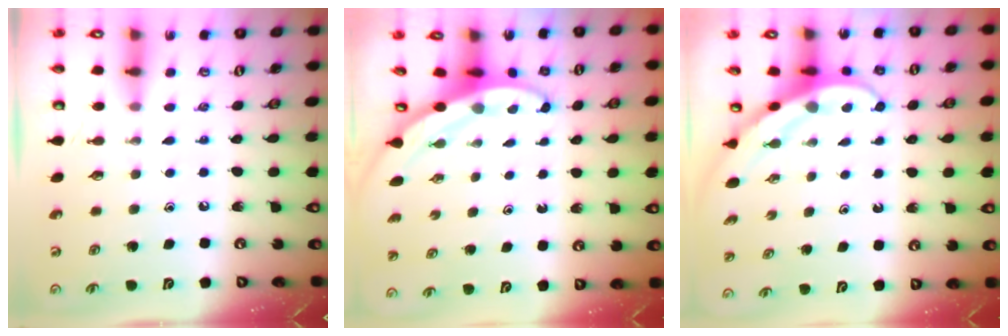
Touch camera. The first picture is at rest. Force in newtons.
{"total": 3.5, "press": 3.5, "slide": 0.2}
{"total": 4.0, "press": 4.0, "slide": 0.4}